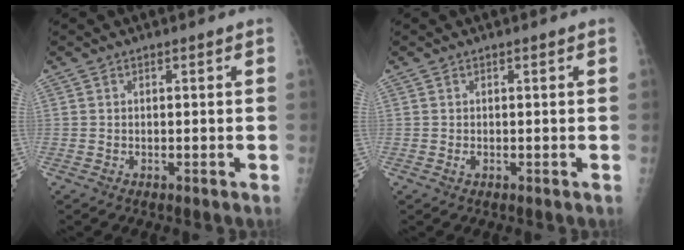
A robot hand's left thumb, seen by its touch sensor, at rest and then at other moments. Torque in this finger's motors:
{"motor_torque": [-0.02, 0.00, 0.05, -0.04, 0.00]}